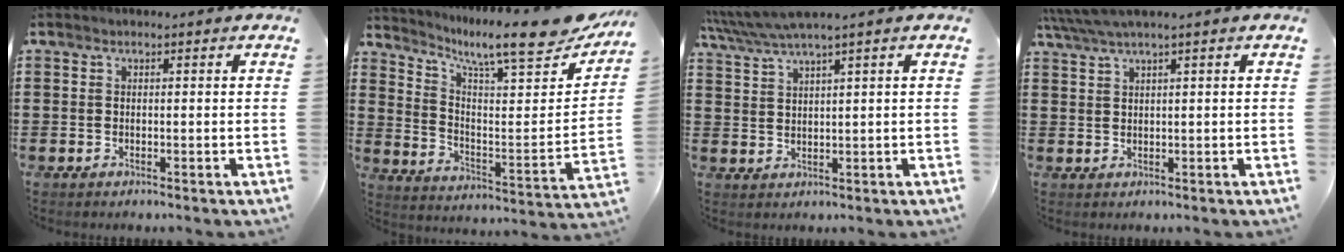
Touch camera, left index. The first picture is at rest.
{"total": 10.4, "force": [8.6, 0.6, 5.8], "torque": [-0.116, -0.073, 0.134]}
{"total": 3.1, "force": [2.4, -0.2, 2.0], "torque": [-0.056, -0.010, 0.036]}
{"total": 2.0, "force": [1.2, -0.2, 1.6], "torque": [-0.033, 0.000, 0.021]}